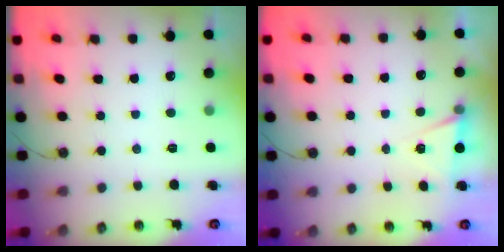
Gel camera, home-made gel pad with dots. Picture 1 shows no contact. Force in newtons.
{"total": 5.1, "press": 2.4, "slide": 4.5}